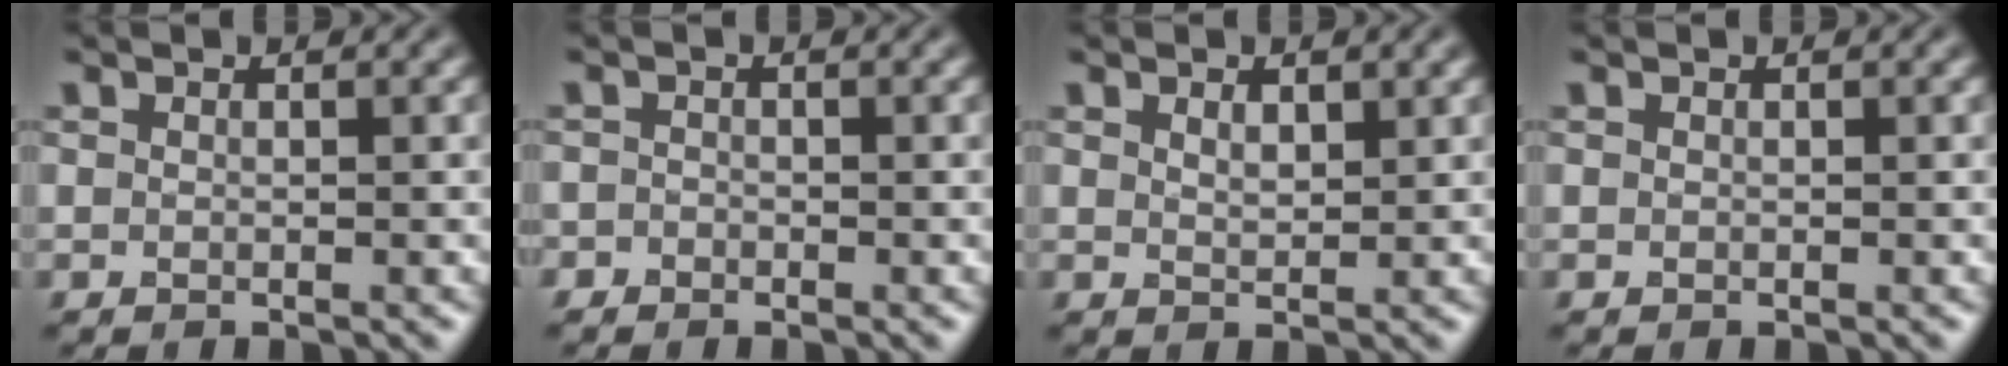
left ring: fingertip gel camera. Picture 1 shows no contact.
{"total": 0.8, "force": [-0.6, 0.6, -0.1], "torque": [0.005, -0.001, -0.012]}
{"total": 1.5, "force": [0.8, 0.7, 1.0], "torque": [-0.018, -0.002, 0.018]}
{"total": 0.0}